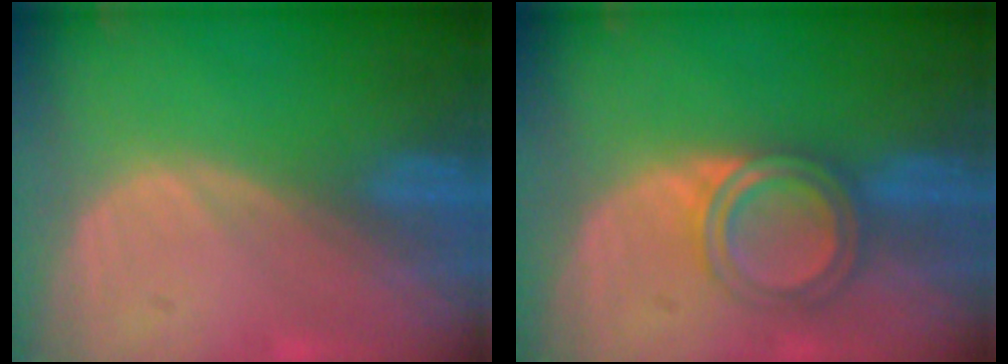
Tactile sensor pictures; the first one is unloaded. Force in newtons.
{"total": 4.7, "press": 4.7, "slide": 0.2}